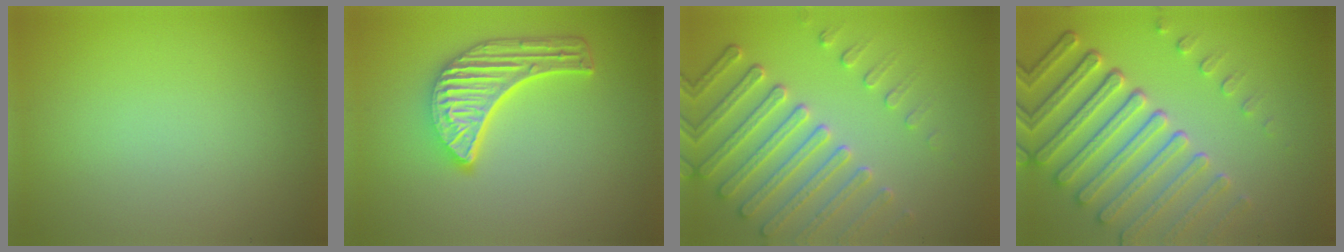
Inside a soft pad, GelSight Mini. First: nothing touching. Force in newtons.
{"total": 5.7, "press": 4.2, "slide": 3.8}
{"total": 5.5, "press": 4.8, "slide": 2.7}
{"total": 7.8, "press": 5.8, "slide": 5.3}